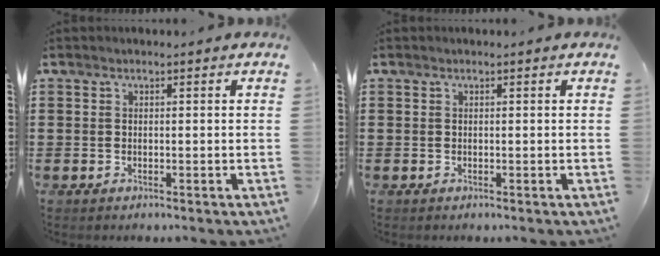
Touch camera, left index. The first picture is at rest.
{"total": 0.0}